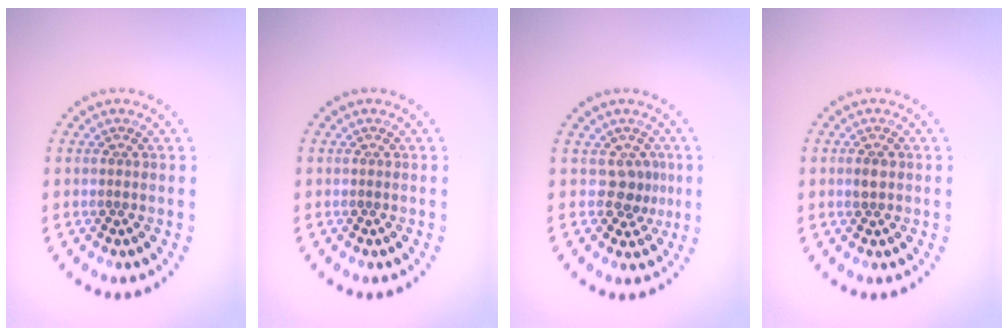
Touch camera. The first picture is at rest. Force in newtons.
{"total": 0.0}
{"total": 2.0, "press": 1.4, "slide": 1.5}
{"total": 1.1, "press": 1.1, "slide": 0.0}